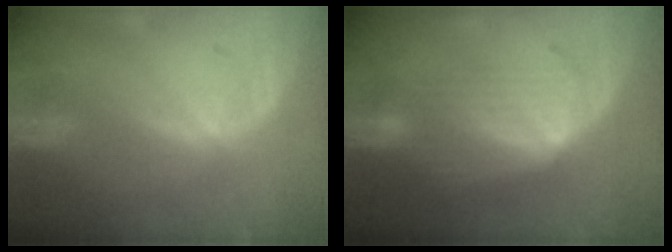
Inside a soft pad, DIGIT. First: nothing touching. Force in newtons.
{"total": 7.1, "press": 6.5, "slide": 2.9}